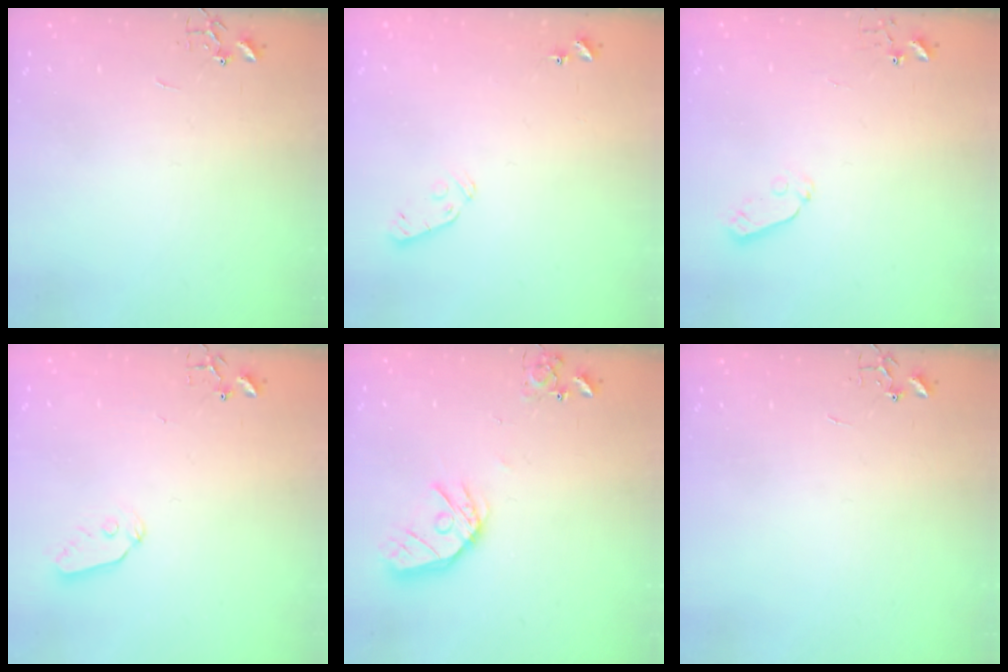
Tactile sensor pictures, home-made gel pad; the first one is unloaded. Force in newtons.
{"total": 5.3, "press": 5.3, "slide": 0.7}
{"total": 5.0, "press": 5.0, "slide": 0.4}
{"total": 6.4, "press": 6.4, "slide": 0.3}
{"total": 14.1, "press": 14.0, "slide": 1.7}
{"total": 0.0}